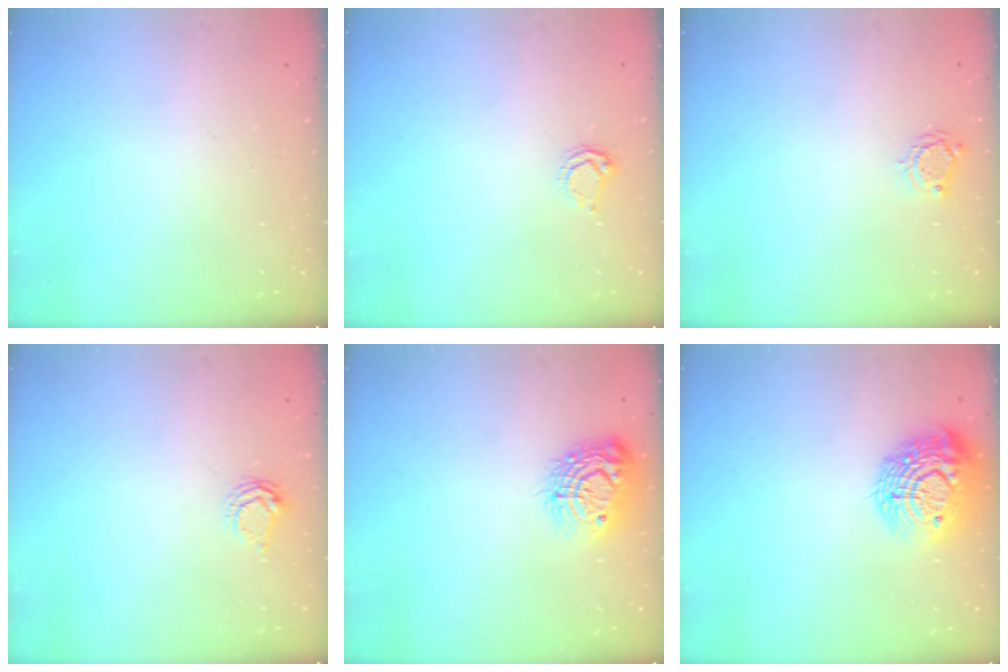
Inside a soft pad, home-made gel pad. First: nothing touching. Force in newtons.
{"total": 3.8, "press": 3.8, "slide": 0.5}
{"total": 3.6, "press": 3.6, "slide": 0.4}
{"total": 4.8, "press": 4.8, "slide": 0.5}
{"total": 13.1, "press": 13.1, "slide": 0.8}
{"total": 17.2, "press": 17.2, "slide": 0.9}